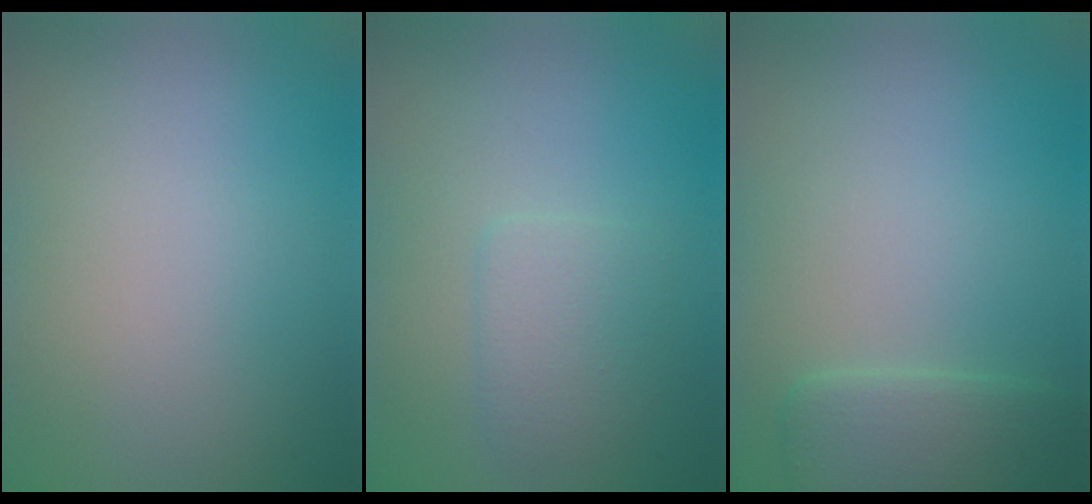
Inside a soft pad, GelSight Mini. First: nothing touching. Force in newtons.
{"total": 2.1, "press": 2.1, "slide": 0.0}
{"total": 2.4, "press": 1.7, "slide": 1.7}